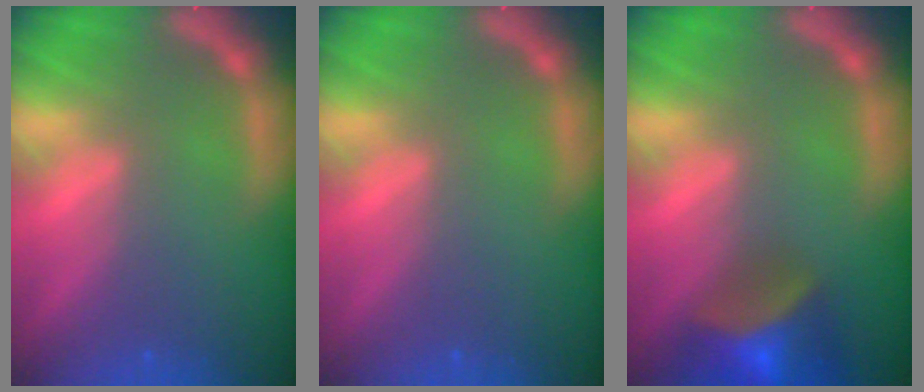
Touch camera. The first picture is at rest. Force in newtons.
{"total": 0.0}
{"total": 8.0}